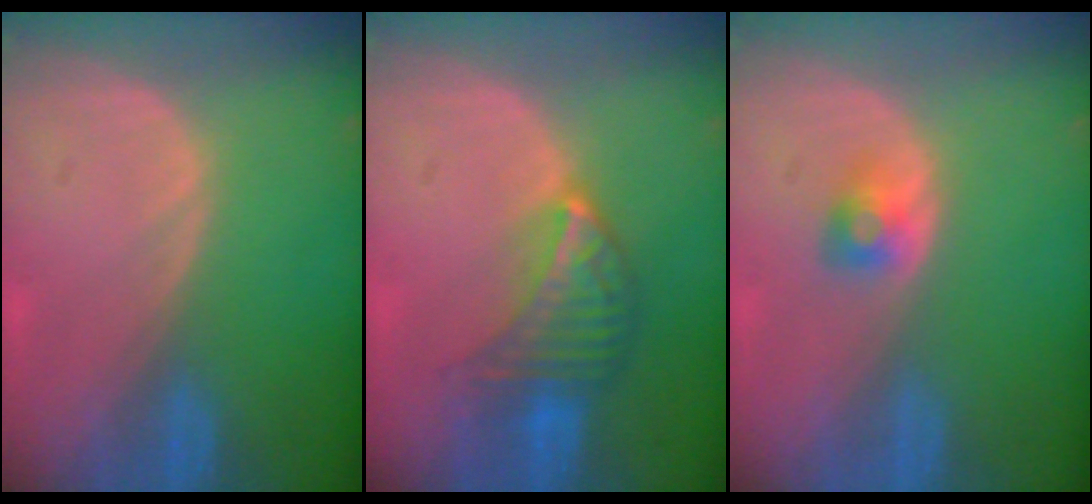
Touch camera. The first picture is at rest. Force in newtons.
{"total": 7.1, "press": 6.5, "slide": 3.0}
{"total": 2.4, "press": 2.2, "slide": 0.7}